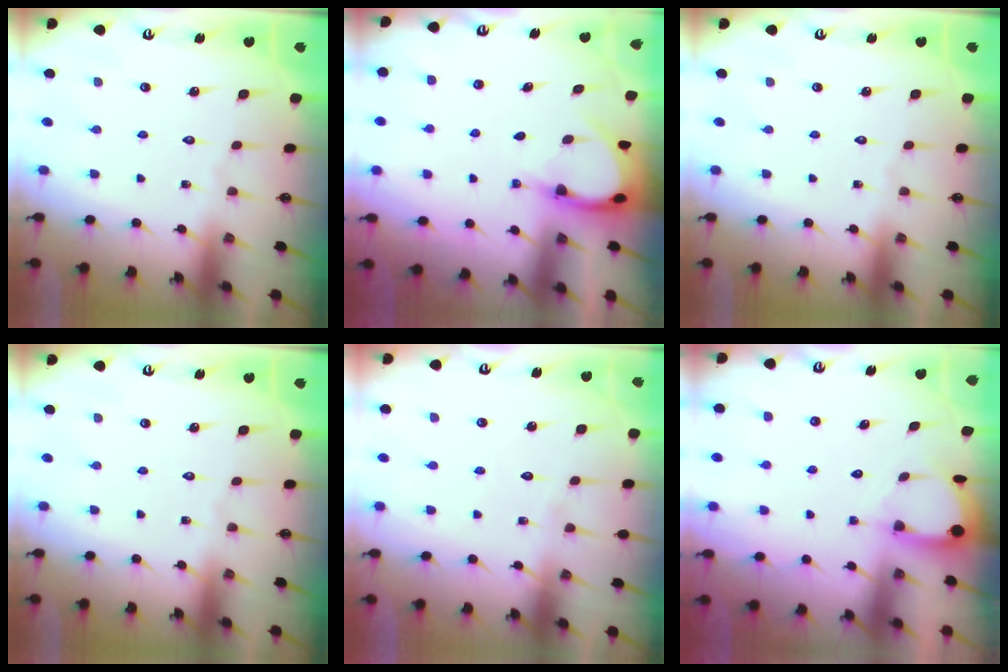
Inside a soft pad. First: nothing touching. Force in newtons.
{"total": 3.7, "press": 3.7, "slide": 0.3}
{"total": 0.0}
{"total": 0.0}
{"total": 2.3, "press": 2.3, "slide": 0.2}
{"total": 3.6, "press": 3.6, "slide": 0.4}